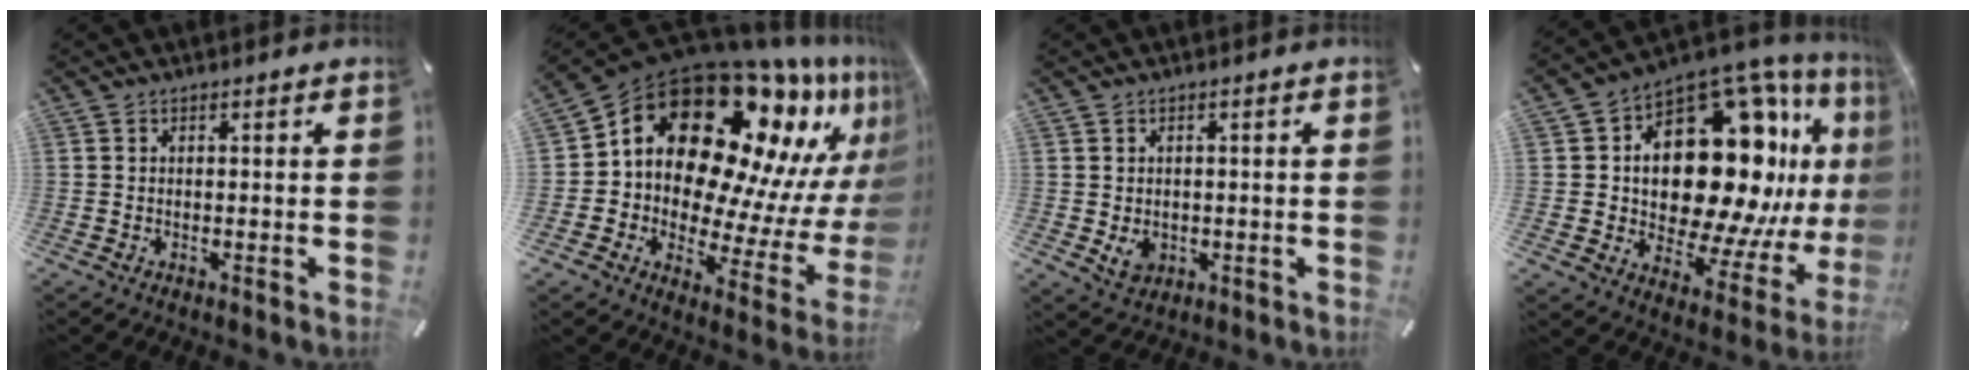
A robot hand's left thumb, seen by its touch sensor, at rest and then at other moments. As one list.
[{"total": 21.2, "force": [12.1, 13.1, 11.4], "torque": [-0.172, -0.131, 0.217]}, {"total": 4.6, "force": [-0.6, 4.0, 2.4], "torque": [-0.037, -0.004, -0.012]}, {"total": 24.5, "force": [6.1, 15.0, 18.4], "torque": [-0.295, -0.071, 0.118]}]